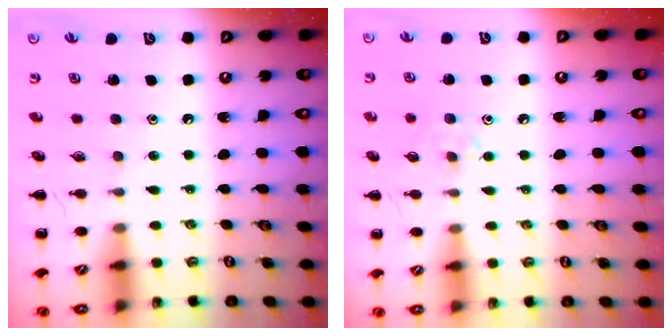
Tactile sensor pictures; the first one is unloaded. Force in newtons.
{"total": 6.1, "press": 5.8, "slide": 1.9}